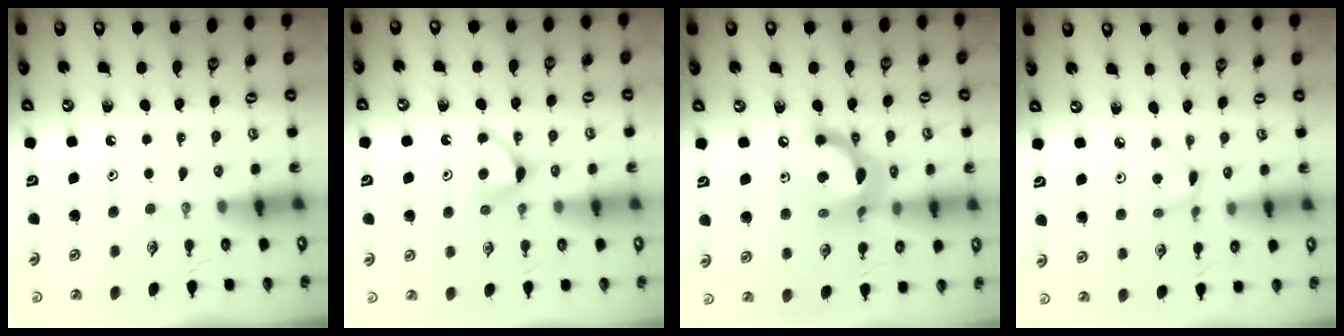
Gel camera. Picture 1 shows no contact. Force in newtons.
{"total": 5.8, "press": 5.8, "slide": 0.8}
{"total": 13.5, "press": 13.5, "slide": 1.1}
{"total": 2.9, "press": 2.9, "slide": 0.4}